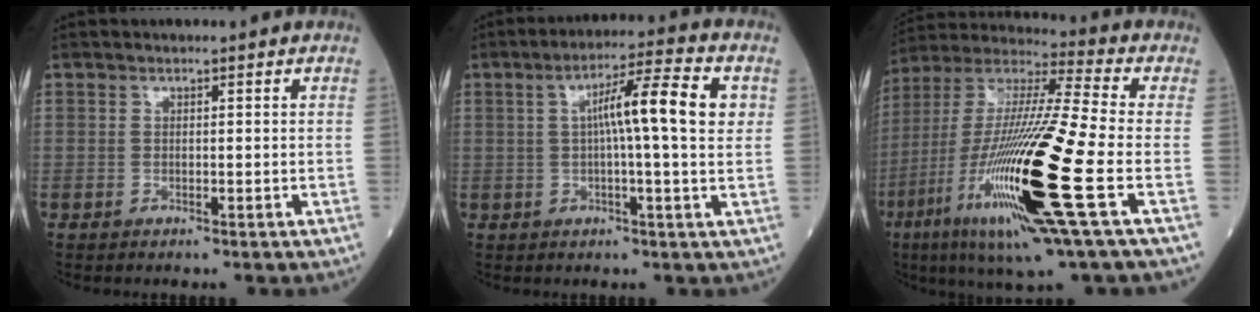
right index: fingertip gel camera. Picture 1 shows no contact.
{"total": 10.5, "force": [1.9, 0.2, 10.3], "torque": [-0.163, 0.021, 0.025]}
{"total": 25.2, "force": [-7.8, 1.5, 23.9], "torque": [-0.488, -0.041, -0.147]}